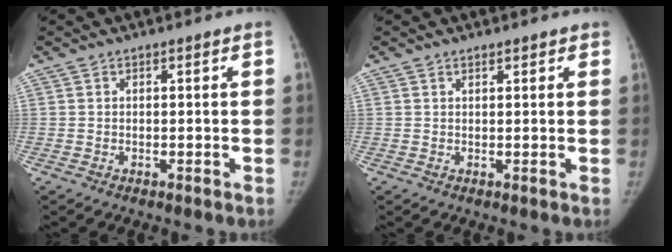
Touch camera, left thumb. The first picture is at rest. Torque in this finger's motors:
{"motor_torque": [-0.12, 0.03, -0.20, 0.03, -0.05]}